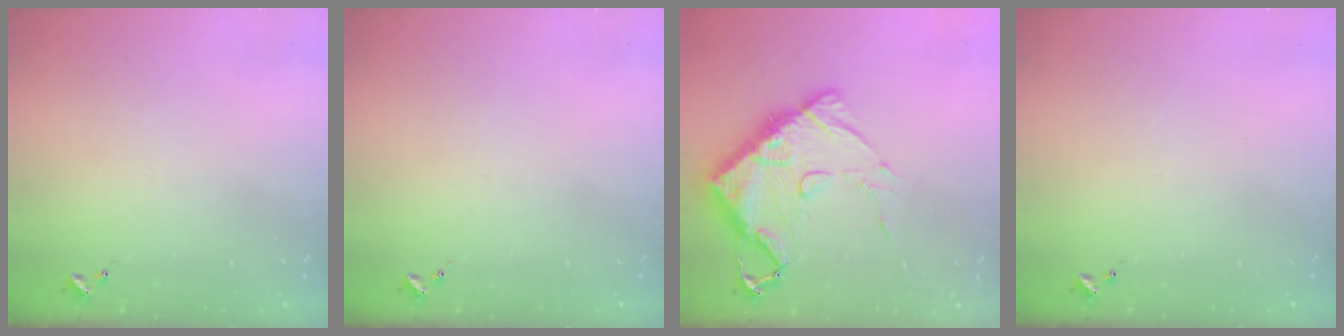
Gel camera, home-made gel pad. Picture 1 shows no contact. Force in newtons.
{"total": 0.0}
{"total": 14.3, "press": 14.2, "slide": 1.3}
{"total": 0.0}